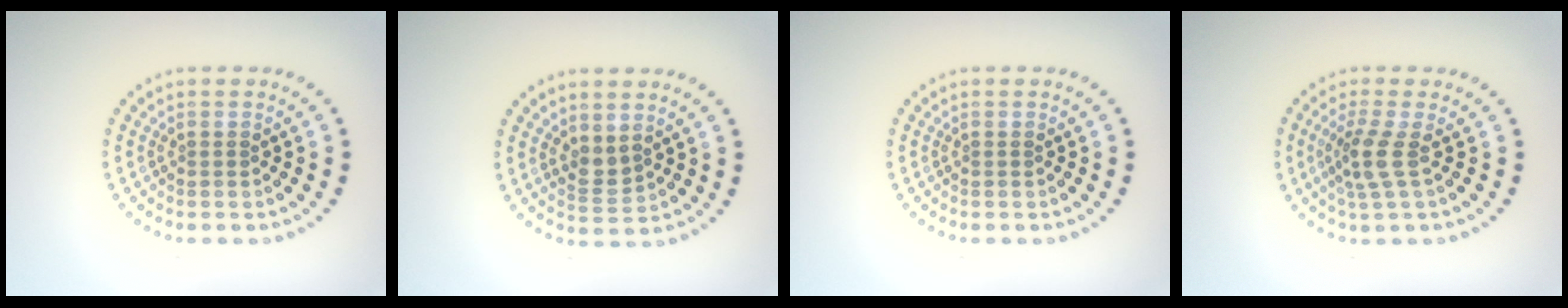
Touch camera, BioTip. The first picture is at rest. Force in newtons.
{"total": 1.7, "press": 1.5, "slide": 0.7}
{"total": 0.0}
{"total": 2.6, "press": 2.0, "slide": 1.7}